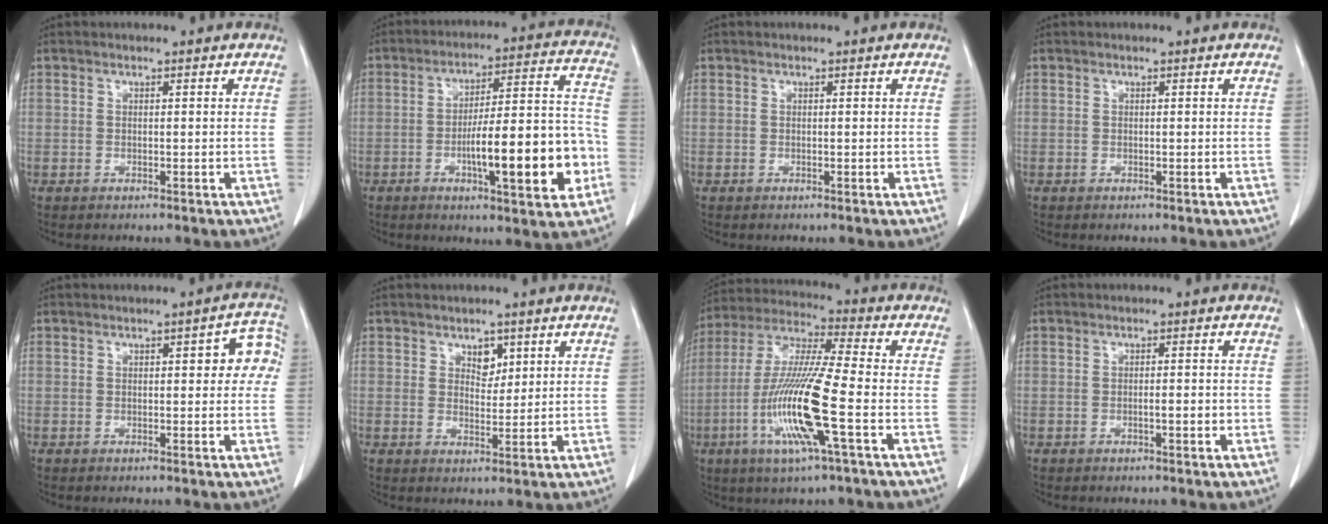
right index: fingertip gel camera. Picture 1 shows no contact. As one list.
[{"total": 16.7, "force": [-4.9, 3.0, 15.7], "torque": [-0.233, 0.017, -0.068]}, {"total": 0.0}, {"total": 0.0}, {"total": 5.4, "force": [1.0, 2.0, 4.9], "torque": [-0.043, 0.020, 0.006]}, {"total": 2.6, "force": [1.6, 1.4, 1.5], "torque": [-0.022, -0.005, 0.032]}, {"total": 15.2, "force": [-4.5, 0.2, 14.5], "torque": [-0.302, -0.015, -0.093]}, {"total": 1.6, "force": [-0.4, 0.3, 1.5], "torque": [-0.024, 0.001, -0.007]}]